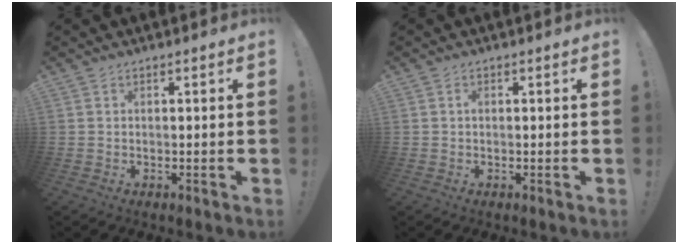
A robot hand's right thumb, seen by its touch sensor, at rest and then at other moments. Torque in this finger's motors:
{"motor_torque": [-0.02, 0.15, 0.18, 0.08, -0.01]}